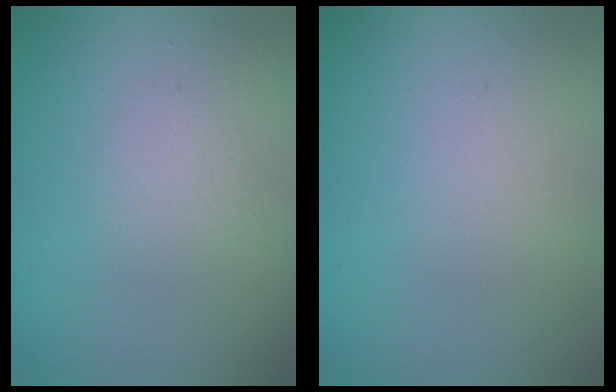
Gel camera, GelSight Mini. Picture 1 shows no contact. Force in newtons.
{"total": 0.0}